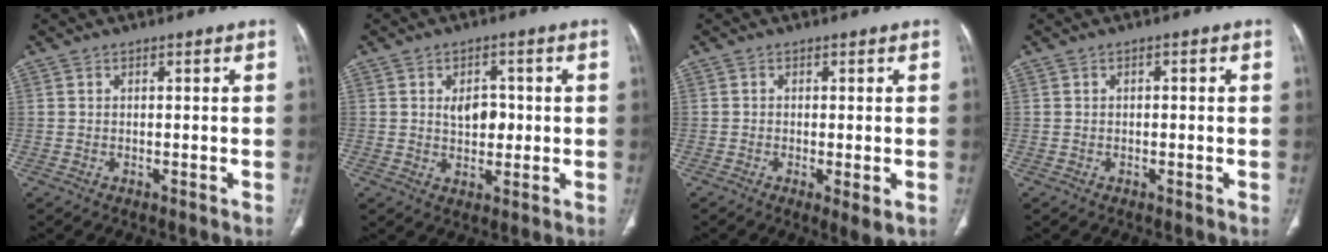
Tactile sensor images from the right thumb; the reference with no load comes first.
{"total": 5.4, "force": [0.5, 3.6, 4.0], "torque": [-0.038, 0.000, 0.011]}
{"total": 3.5, "force": [-1.0, 0.8, 3.3], "torque": [-0.058, -0.012, -0.018]}
{"total": 0.7, "force": [0.0, 0.5, 0.6], "torque": [-0.008, 0.001, -0.001]}